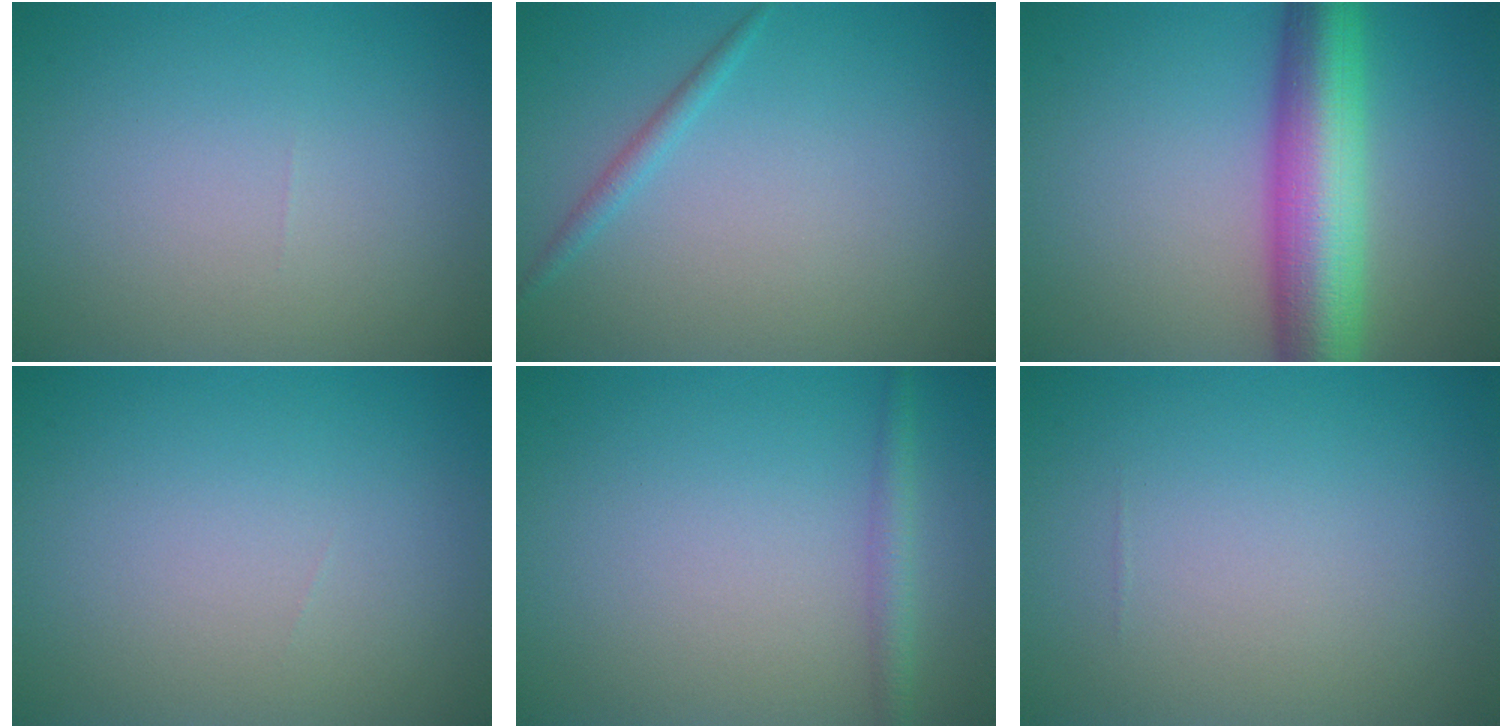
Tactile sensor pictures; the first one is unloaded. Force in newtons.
{"total": 1.1, "press": 1.1, "slide": 0.0}
{"total": 9.7, "press": 9.7, "slide": 0.1}
{"total": 0.0}
{"total": 1.7, "press": 1.7, "slide": 0.1}
{"total": 0.0}